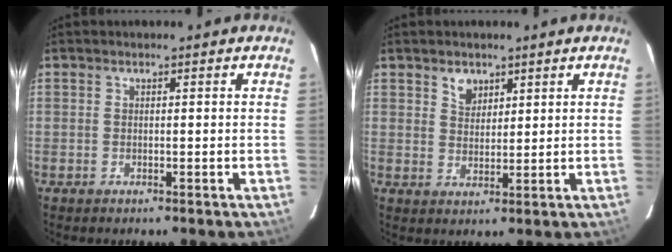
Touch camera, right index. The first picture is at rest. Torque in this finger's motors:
{"motor_torque": [0.00, 0.02, 0.03, 0.03]}